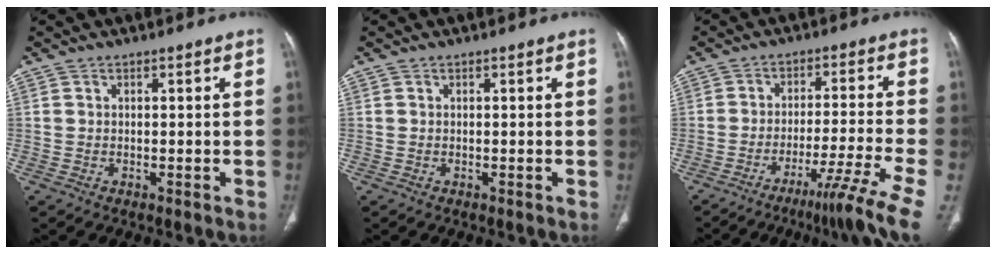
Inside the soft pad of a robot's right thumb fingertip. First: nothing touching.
{"total": 0.0}
{"total": 8.0, "force": [-6.0, -2.0, 4.9], "torque": [-0.087, 0.033, -0.100]}